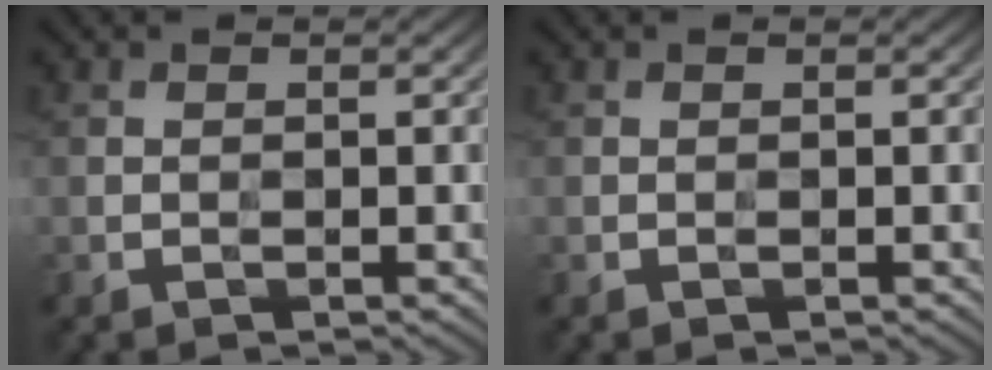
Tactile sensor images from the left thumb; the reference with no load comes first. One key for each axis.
{"total": 0.0}